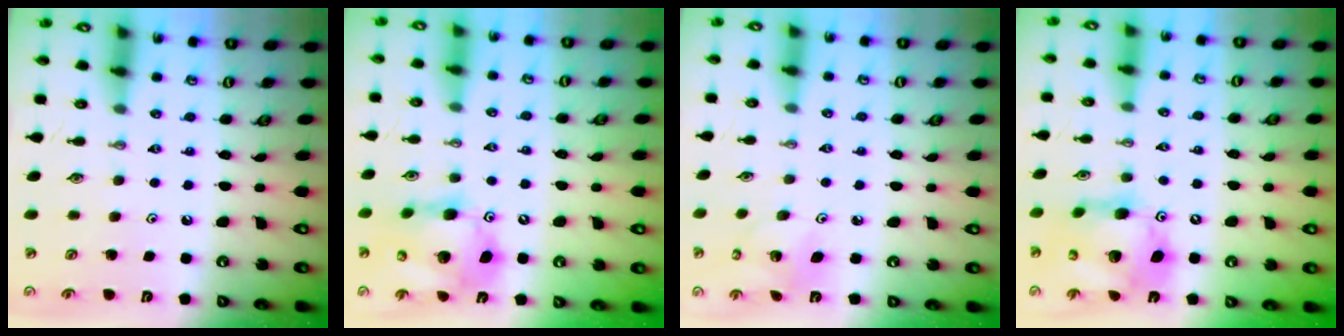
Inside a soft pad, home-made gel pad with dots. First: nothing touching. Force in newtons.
{"total": 15.2, "press": 15.1, "slide": 1.8}
{"total": 4.0, "press": 4.0, "slide": 0.4}
{"total": 15.5, "press": 15.5, "slide": 1.6}